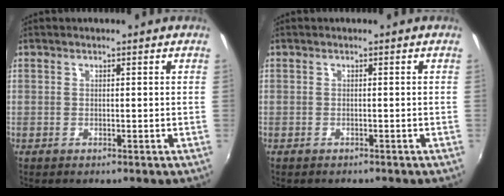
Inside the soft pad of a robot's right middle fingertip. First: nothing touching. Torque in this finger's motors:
{"motor_torque": [-0.38, -0.69, -0.07, 0.00]}